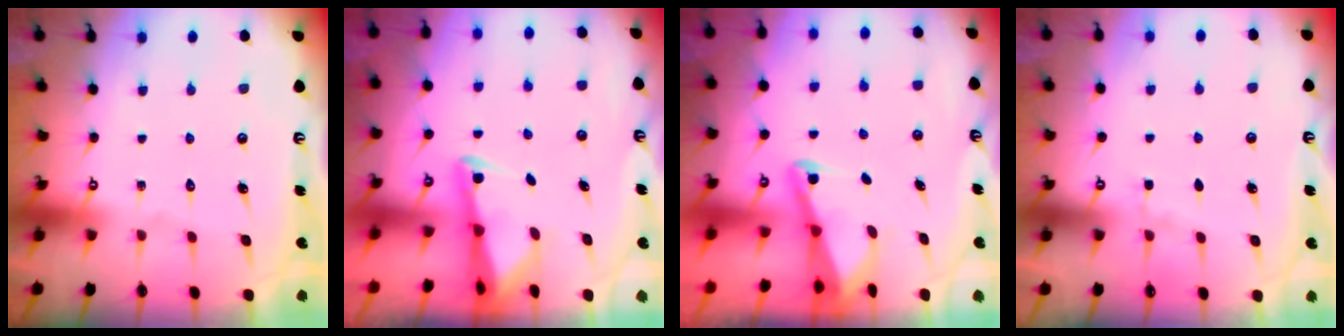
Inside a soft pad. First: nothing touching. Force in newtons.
{"total": 2.4, "press": 2.3, "slide": 0.5}
{"total": 2.1, "press": 2.1, "slide": 0.3}
{"total": 3.1, "press": 3.1, "slide": 0.4}